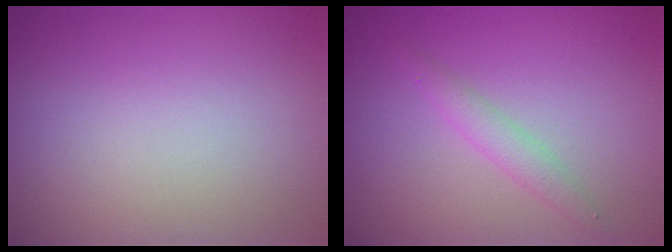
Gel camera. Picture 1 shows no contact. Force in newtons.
{"total": 1.7, "press": 1.7, "slide": 0.1}